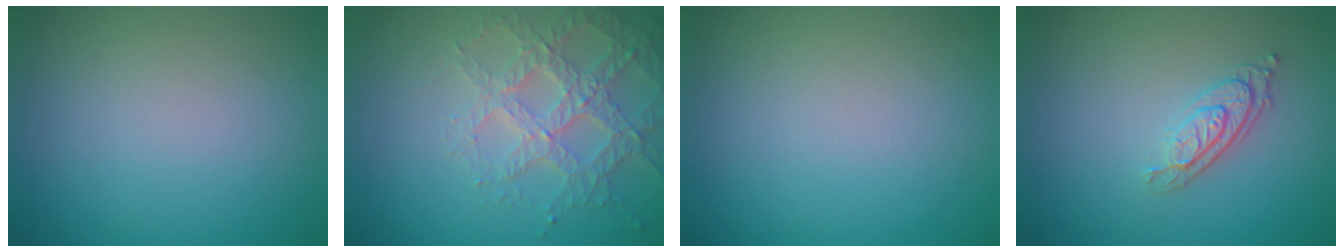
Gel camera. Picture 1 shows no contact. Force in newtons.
{"total": 3.8, "press": 3.6, "slide": 1.4}
{"total": 0.0}
{"total": 3.0, "press": 2.2, "slide": 2.0}